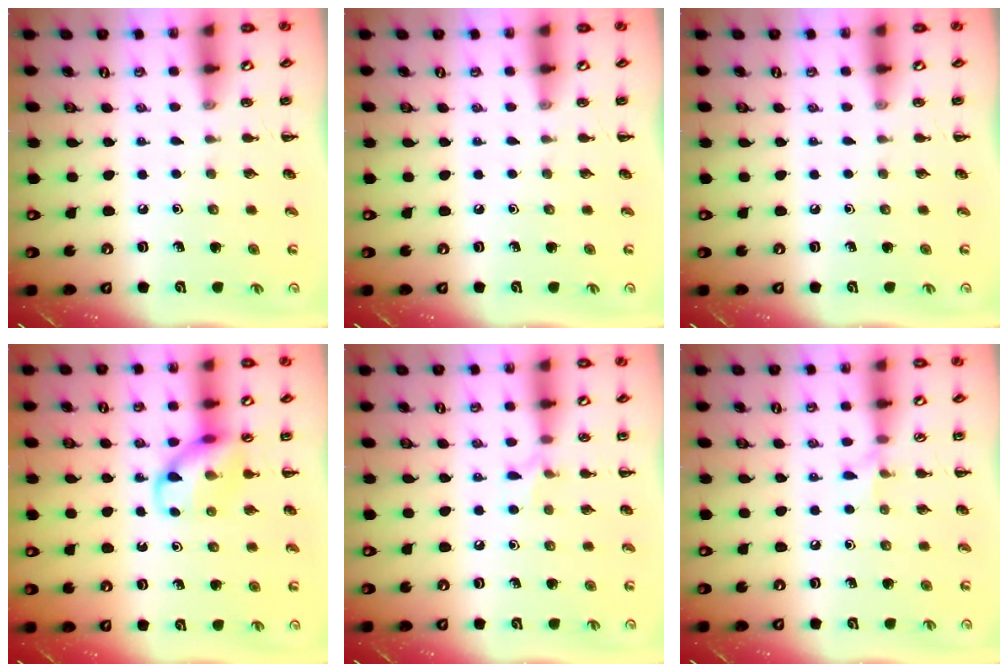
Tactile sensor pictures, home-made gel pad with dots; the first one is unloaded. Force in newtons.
{"total": 0.0}
{"total": 0.0}
{"total": 11.5, "press": 11.4, "slide": 1.3}
{"total": 5.8, "press": 5.5, "slide": 1.9}
{"total": 5.0, "press": 4.7, "slide": 1.7}